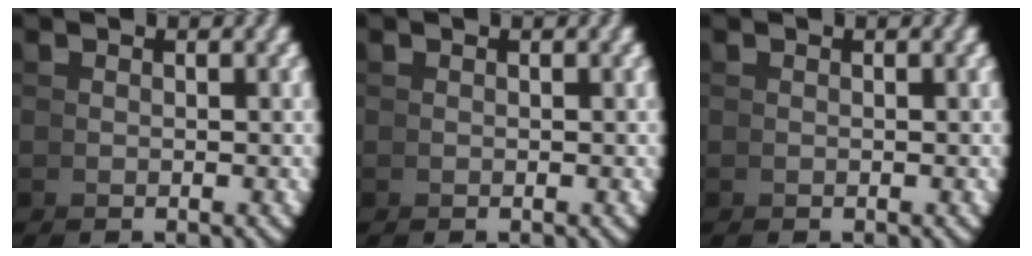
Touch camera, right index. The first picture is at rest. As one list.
[{"total": 0.0}, {"total": 0.0}]